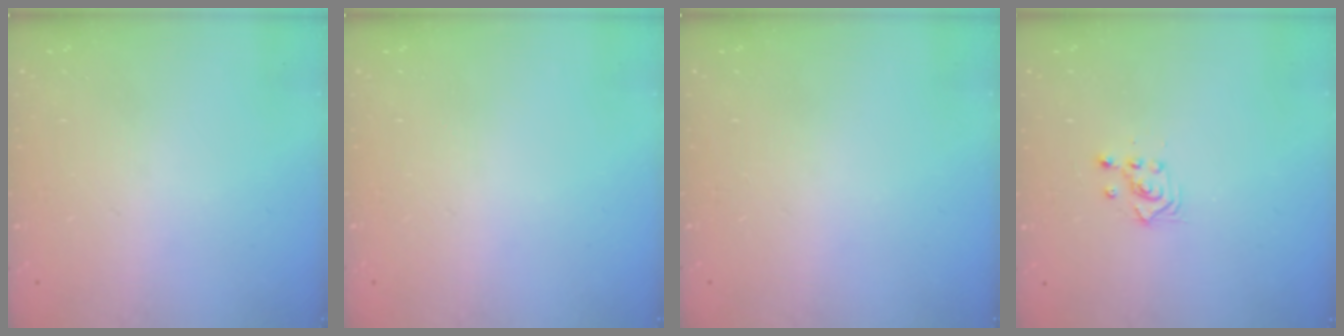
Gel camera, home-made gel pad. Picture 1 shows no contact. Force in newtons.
{"total": 0.0}
{"total": 0.0}
{"total": 2.3, "press": 2.3, "slide": 0.3}